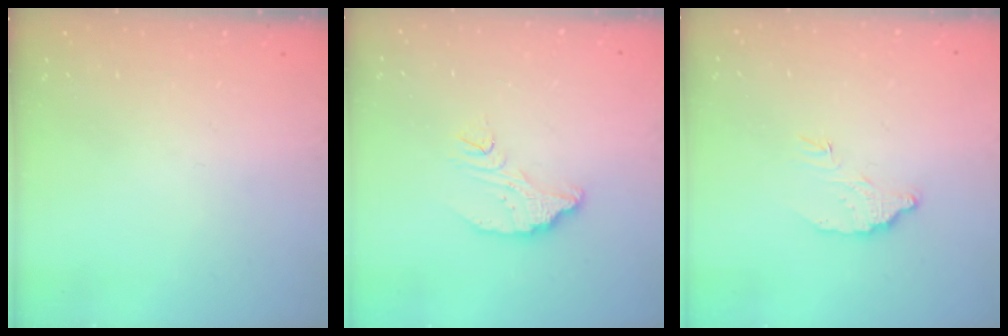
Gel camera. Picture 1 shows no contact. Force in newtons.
{"total": 8.3, "press": 8.3, "slide": 0.5}
{"total": 6.3, "press": 6.3, "slide": 0.2}